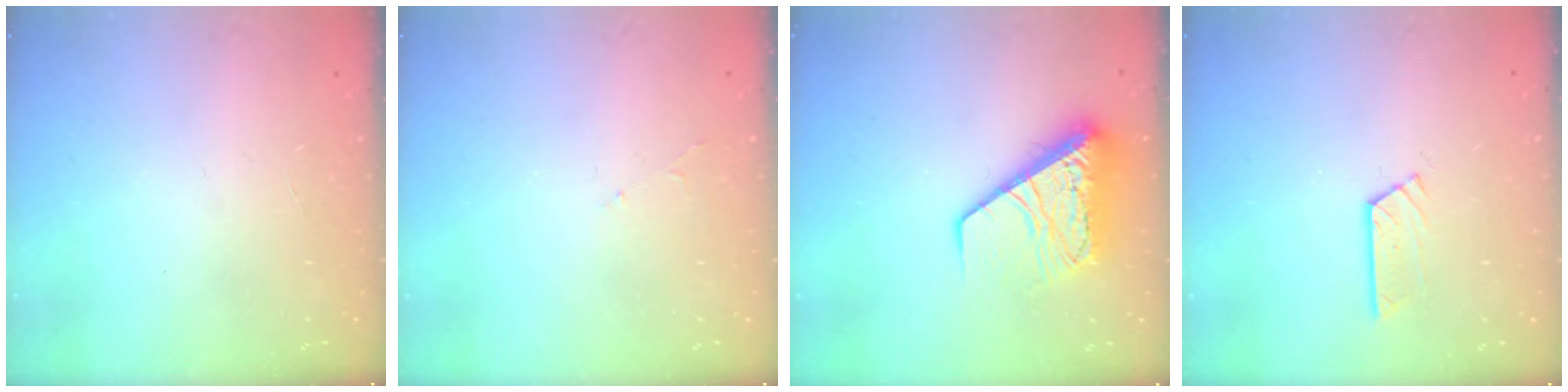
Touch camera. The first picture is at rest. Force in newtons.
{"total": 2.8, "press": 2.8, "slide": 0.5}
{"total": 14.5, "press": 14.4, "slide": 1.8}
{"total": 5.3, "press": 5.3, "slide": 0.2}